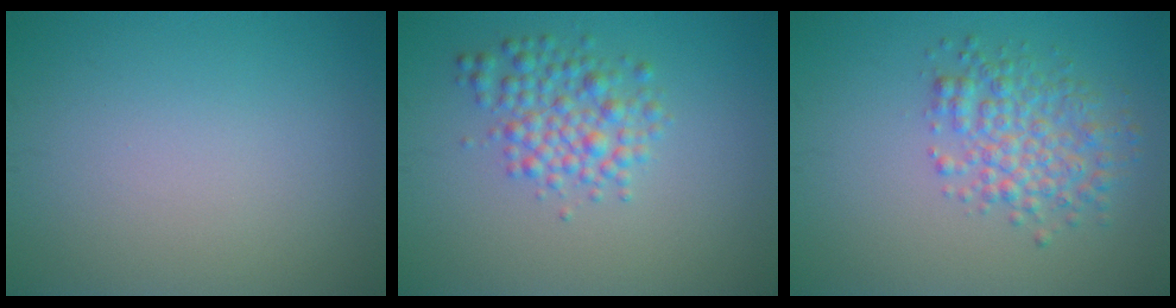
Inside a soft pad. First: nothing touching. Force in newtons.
{"total": 3.6, "press": 3.6, "slide": 0.1}
{"total": 4.1, "press": 4.1, "slide": 0.1}